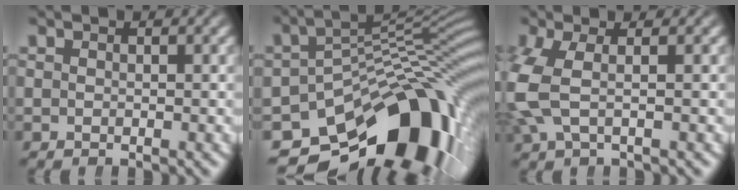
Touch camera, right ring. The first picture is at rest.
{"total": 20.5, "force": [-9.4, 11.8, 14.0], "torque": [-0.191, -0.041, -0.128]}
{"total": 4.0, "force": [0.0, 2.1, 3.3], "torque": [-0.090, -0.004, 0.006]}